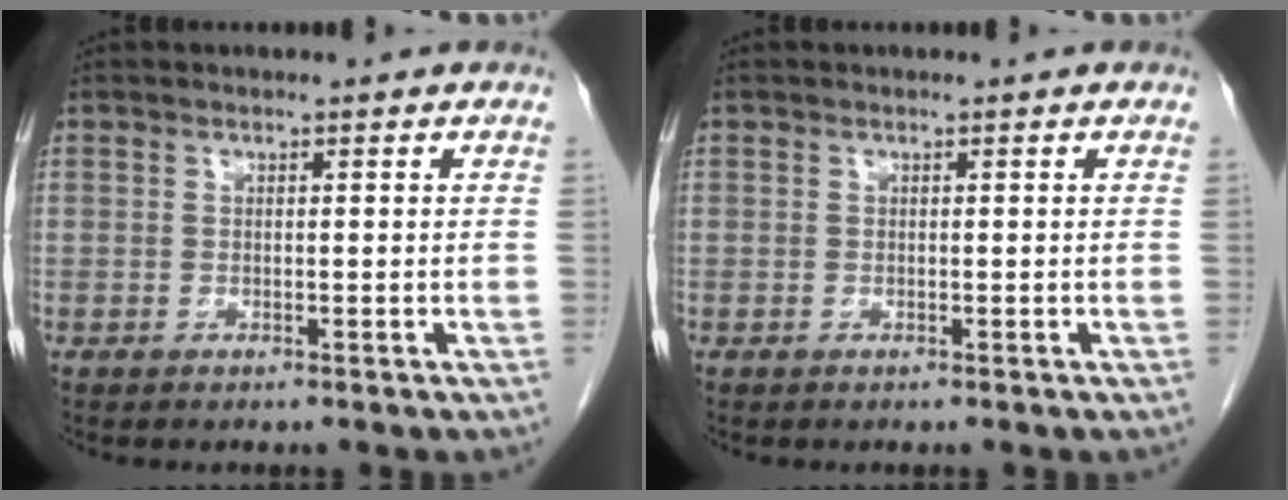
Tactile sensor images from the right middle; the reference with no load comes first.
{"total": 0.0}